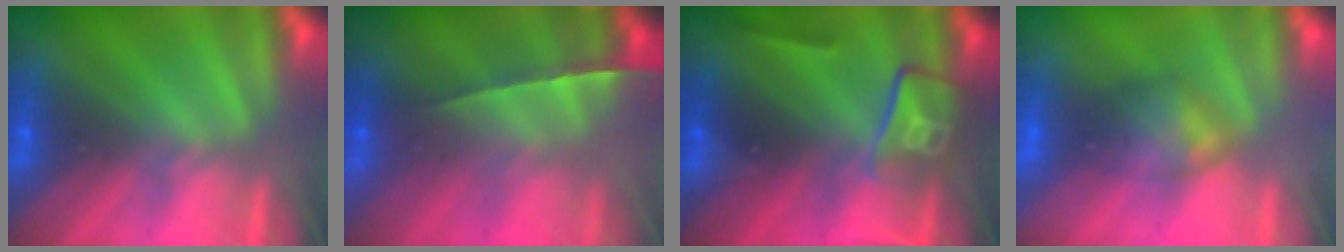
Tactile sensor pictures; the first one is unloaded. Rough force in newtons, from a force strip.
{"total": 1.4}
{"total": 2.4}
{"total": 2.9}